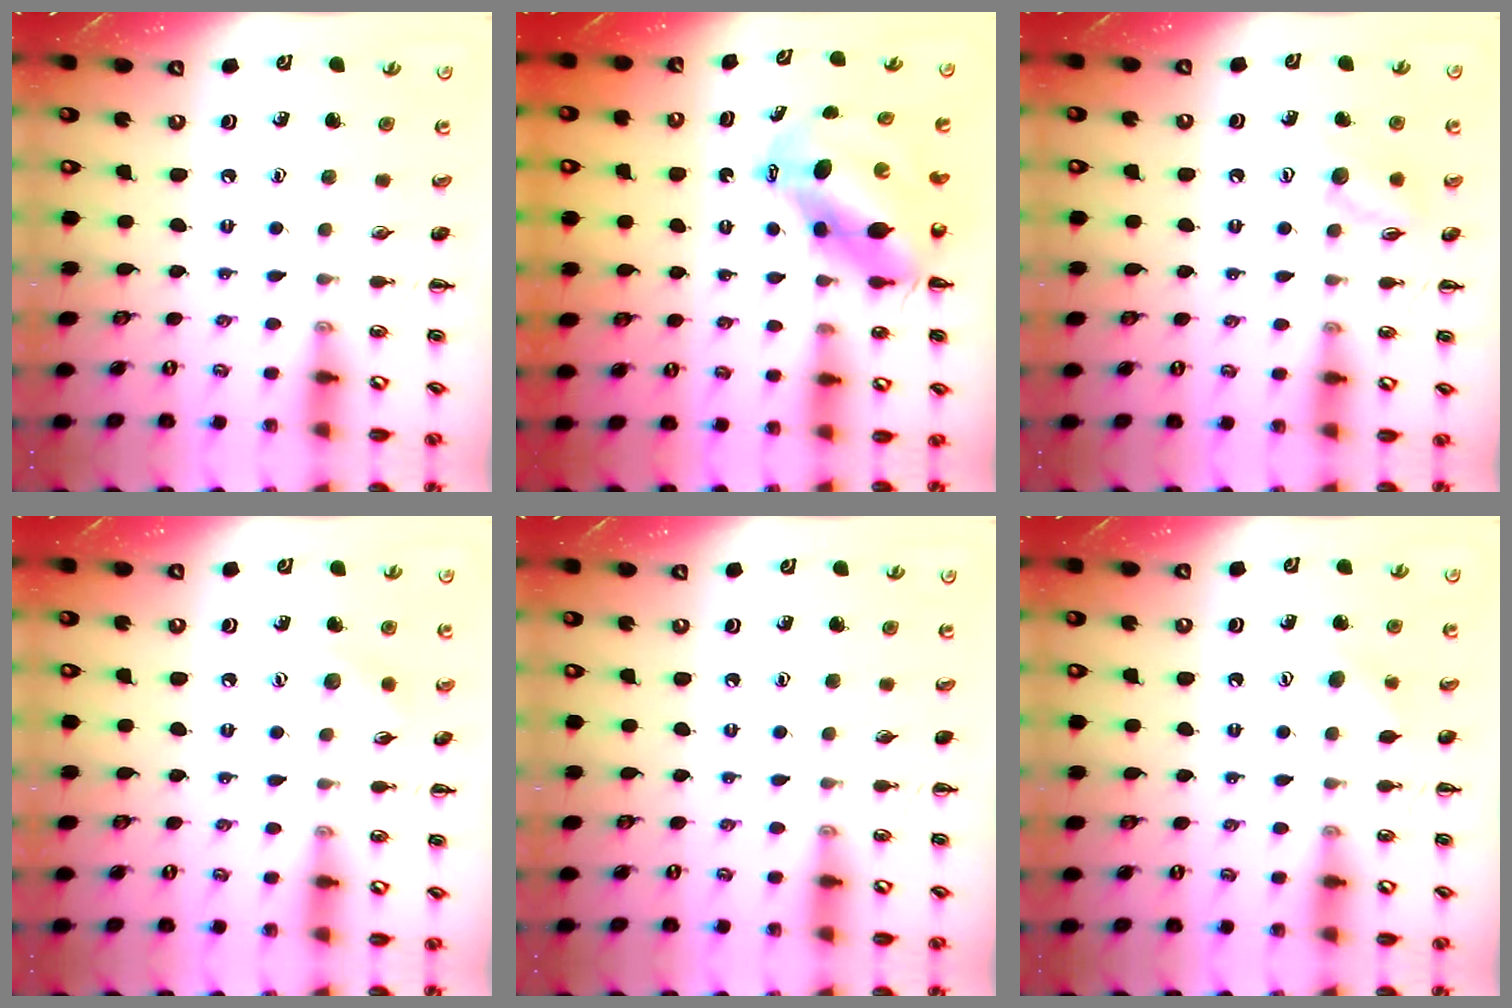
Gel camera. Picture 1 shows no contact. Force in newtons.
{"total": 9.9, "press": 9.6, "slide": 2.6}
{"total": 9.1, "press": 9.1, "slide": 0.6}
{"total": 6.0, "press": 5.8, "slide": 1.2}
{"total": 0.0}
{"total": 4.6, "press": 4.5, "slide": 1.2}